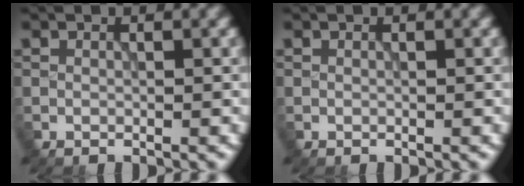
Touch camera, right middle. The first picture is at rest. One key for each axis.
{"total": 0.0}